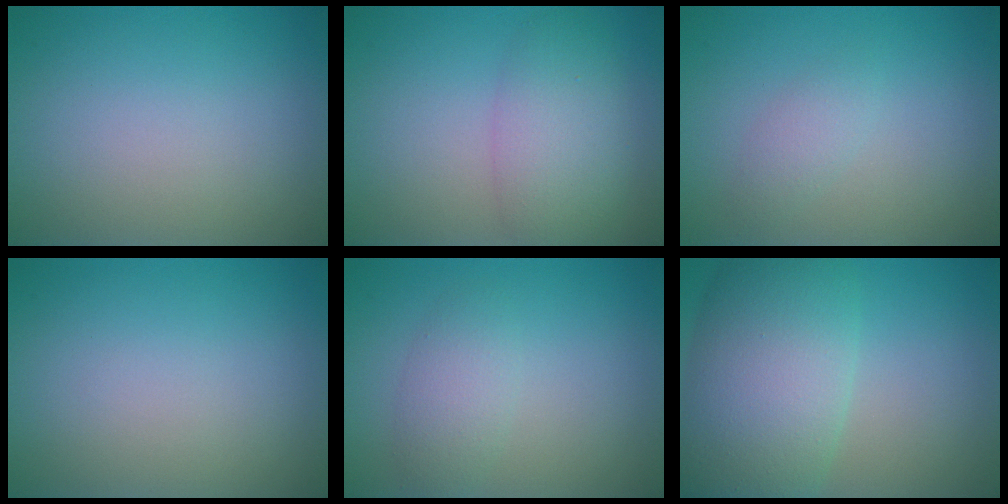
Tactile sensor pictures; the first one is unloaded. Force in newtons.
{"total": 4.8, "press": 4.8, "slide": 0.2}
{"total": 1.3, "press": 1.3, "slide": 0.0}
{"total": 0.0}
{"total": 2.4, "press": 2.4, "slide": 0.0}
{"total": 9.6, "press": 9.6, "slide": 0.3}